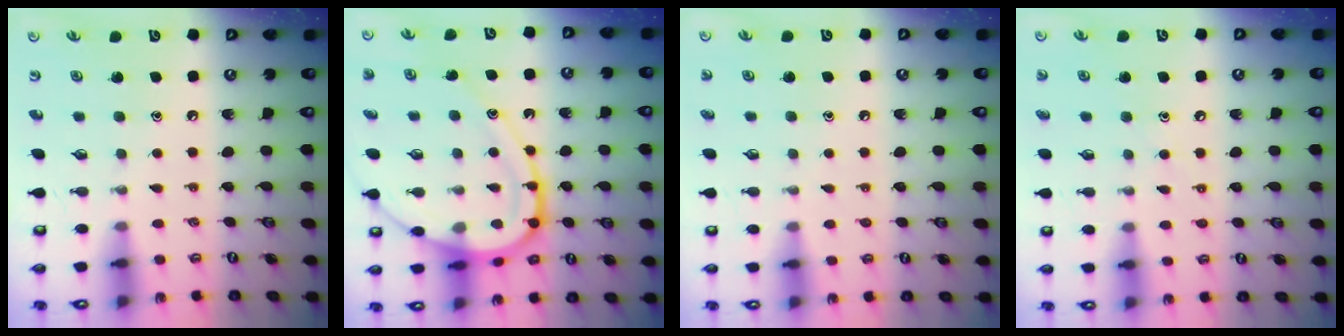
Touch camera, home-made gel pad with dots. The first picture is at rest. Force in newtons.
{"total": 17.3, "press": 17.2, "slide": 1.7}
{"total": 2.1, "press": 2.1, "slide": 0.2}
{"total": 7.1, "press": 7.1, "slide": 0.8}